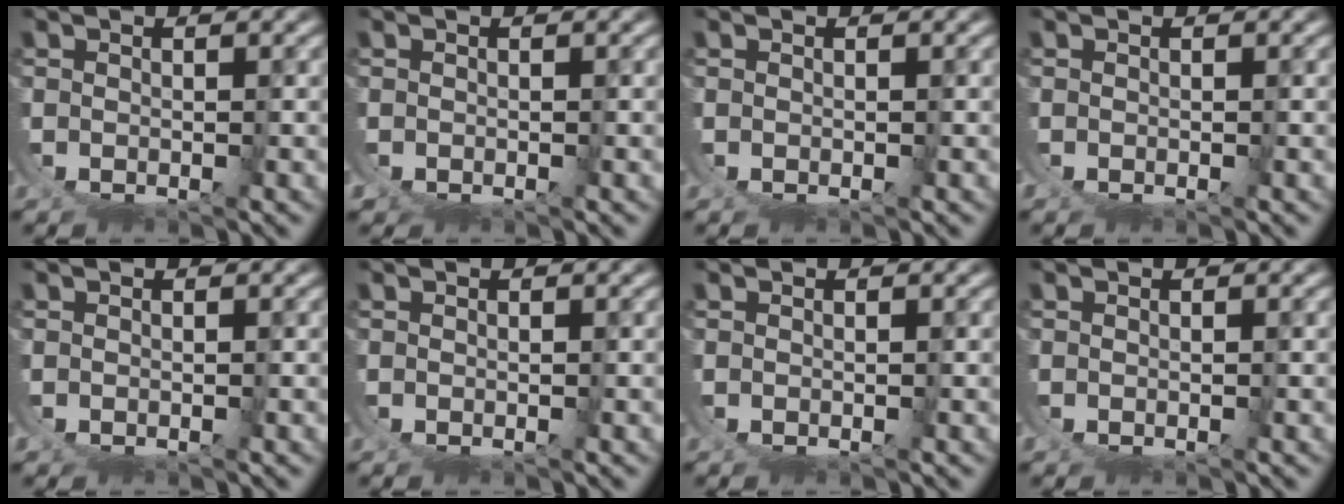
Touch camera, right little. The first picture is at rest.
{"total": 0.0}
{"total": 0.0}
{"total": 0.0}
{"total": 0.0}
{"total": 0.0}
{"total": 0.0}
{"total": 0.0}